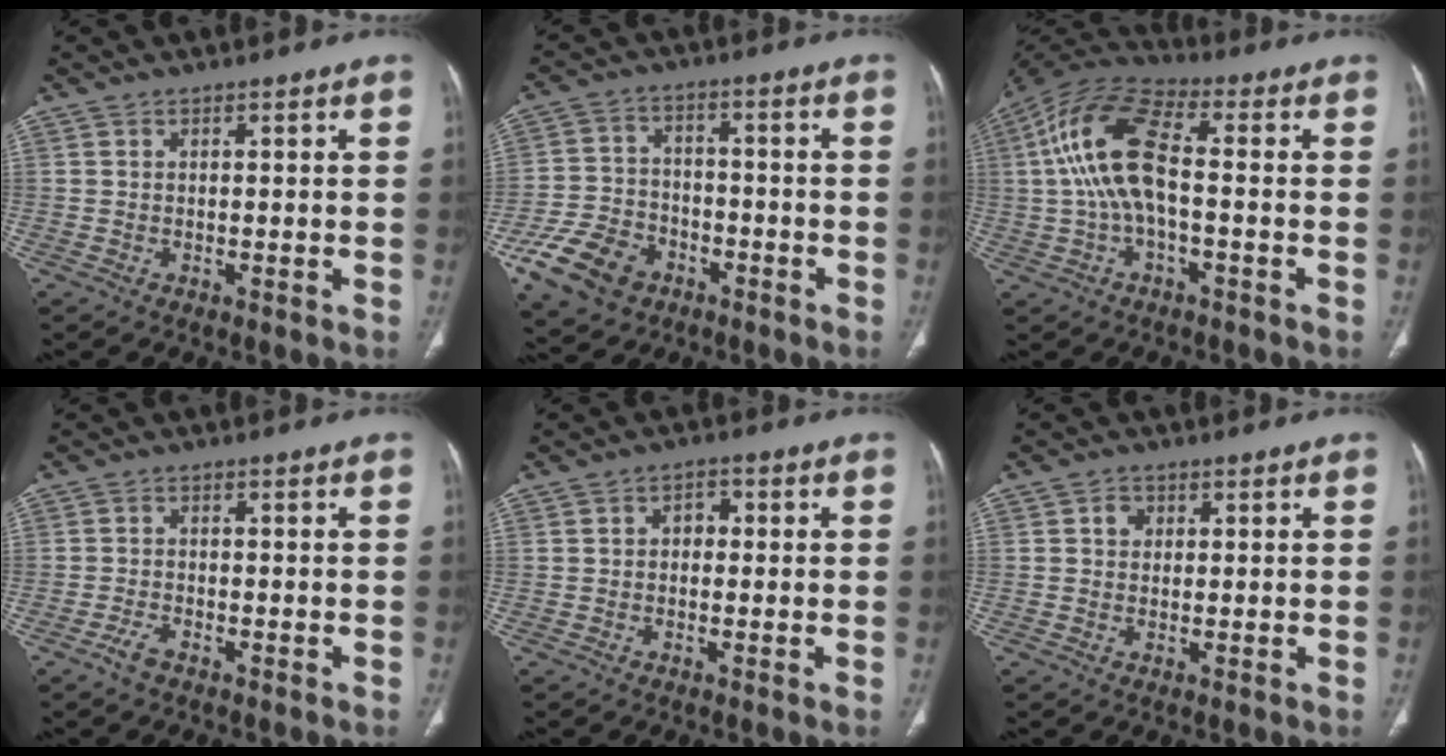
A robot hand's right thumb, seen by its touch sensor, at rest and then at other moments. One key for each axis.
{"total": 12.6, "fx": -6.6, "fy": 8.8, "fz": 6.1, "tx": -0.106, "ty": 0.029, "tz": -0.114}
{"total": 14.5, "fx": 0.0, "fy": 6.2, "fz": 13.1, "tx": -0.275, "ty": 0.038, "tz": -0.006}
{"total": 2.3, "fx": -1.7, "fy": 0.8, "fz": 1.3, "tx": -0.034, "ty": 0.008, "tz": -0.033}
{"total": 2.6, "fx": 0.0, "fy": 2.0, "fz": 1.7, "tx": -0.011, "ty": 0.012, "tz": -0.006}
{"total": 2.1, "fx": 0.5, "fy": 1.8, "fz": 0.9, "tx": -0.005, "ty": 0.001, "tz": 0.007}